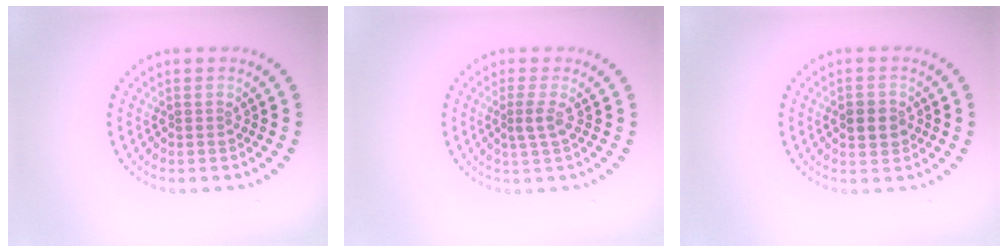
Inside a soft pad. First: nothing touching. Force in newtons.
{"total": 1.6, "press": 1.2, "slide": 1.1}
{"total": 2.2, "press": 2.2, "slide": 0.1}